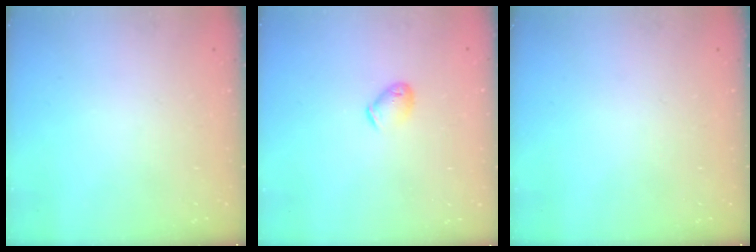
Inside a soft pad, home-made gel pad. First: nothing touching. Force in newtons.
{"total": 5.2, "press": 5.2, "slide": 0.7}
{"total": 0.0}